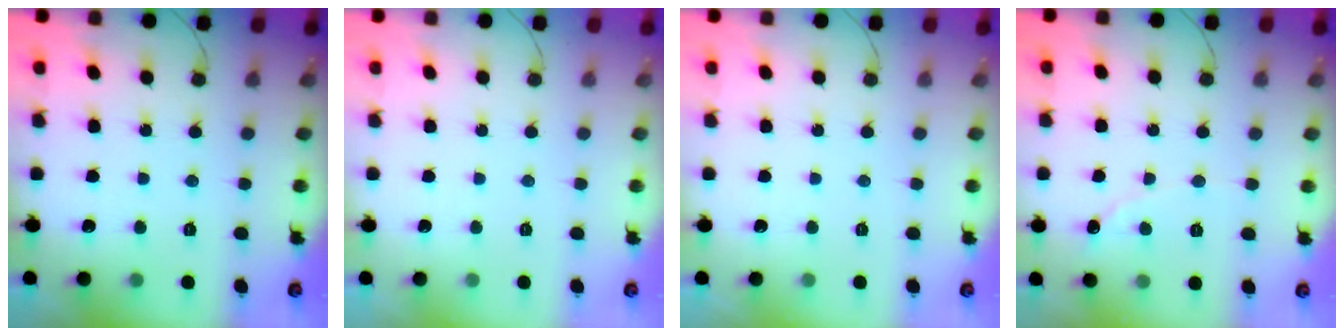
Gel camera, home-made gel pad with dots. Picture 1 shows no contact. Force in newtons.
{"total": 0.0}
{"total": 0.0}
{"total": 0.7, "press": 0.7, "slide": 0.0}